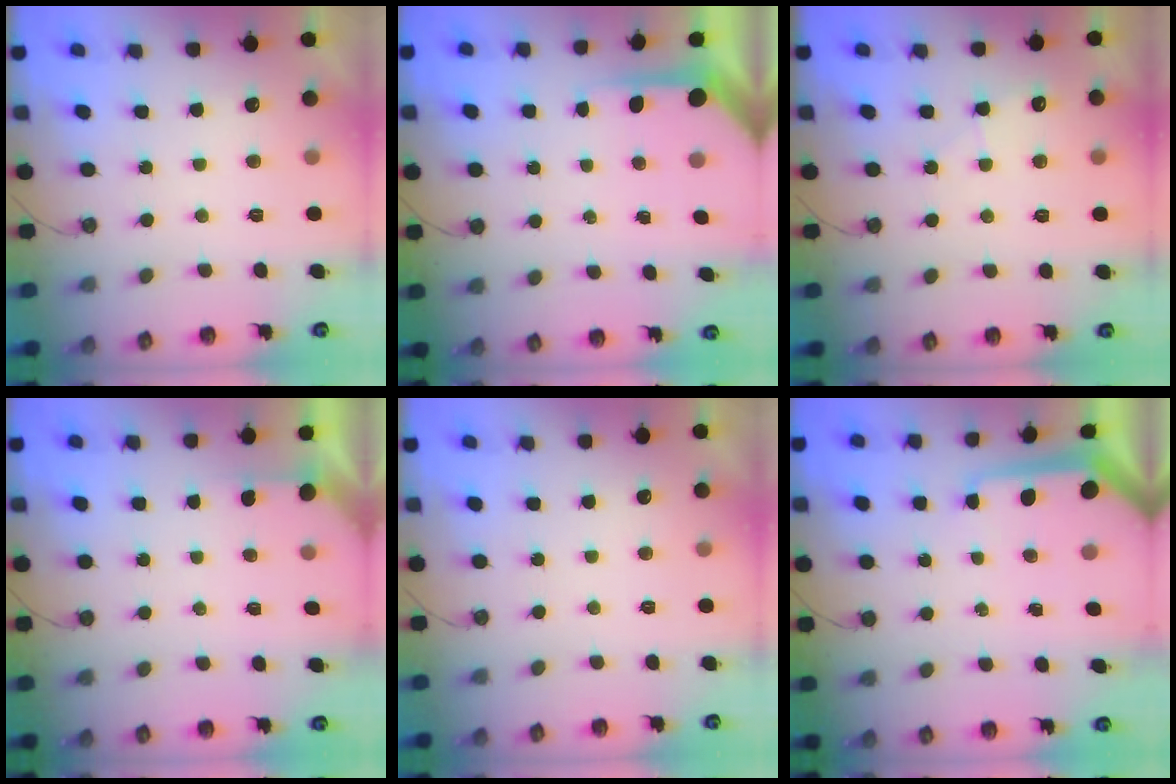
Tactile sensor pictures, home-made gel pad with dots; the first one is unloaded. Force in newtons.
{"total": 6.2, "press": 6.2, "slide": 0.4}
{"total": 4.4, "press": 4.4, "slide": 0.7}
{"total": 2.0, "press": 2.0, "slide": 0.2}
{"total": 0.0}
{"total": 8.8, "press": 8.8, "slide": 0.9}